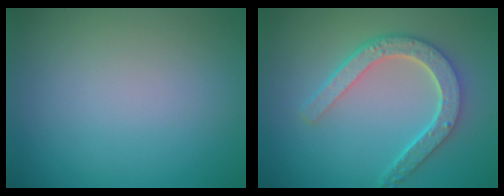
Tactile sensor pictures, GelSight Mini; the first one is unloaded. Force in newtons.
{"total": 4.8, "press": 3.8, "slide": 2.9}